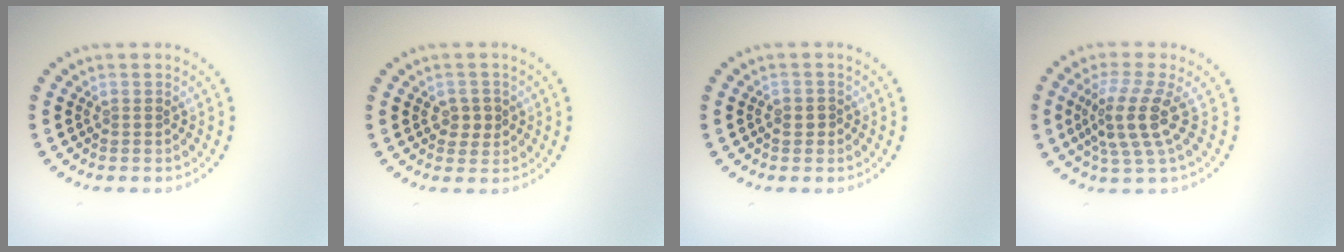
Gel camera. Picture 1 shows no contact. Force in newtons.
{"total": 1.9, "press": 1.8, "slide": 0.3}
{"total": 0.7, "press": 0.6, "slide": 0.3}
{"total": 4.1, "press": 3.1, "slide": 2.7}